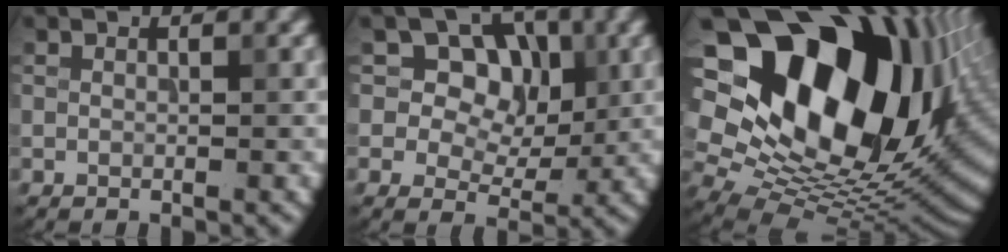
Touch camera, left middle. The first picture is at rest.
{"total": 7.4, "force": [2.8, 5.6, 4.0], "torque": [-0.061, 0.008, 0.028]}
{"total": 21.6, "force": [7.2, 13.4, 15.3], "torque": [-0.259, 0.018, 0.151]}